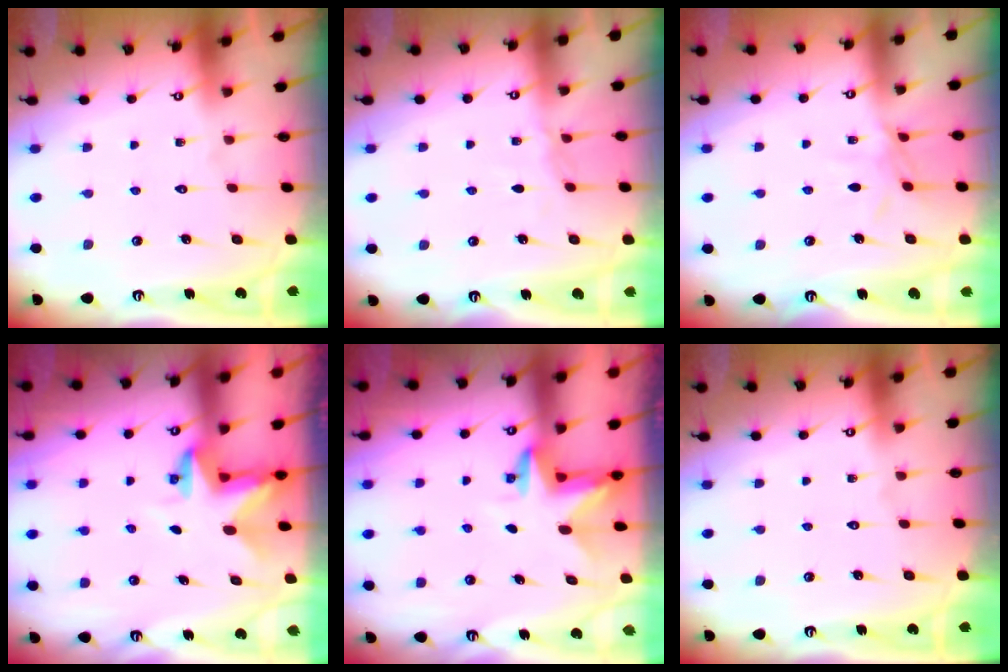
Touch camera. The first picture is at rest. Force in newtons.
{"total": 3.5, "press": 3.4, "slide": 0.4}
{"total": 5.5, "press": 5.5, "slide": 0.3}
{"total": 2.8, "press": 2.8, "slide": 0.2}
{"total": 3.3, "press": 3.3, "slide": 0.1}
{"total": 0.0}